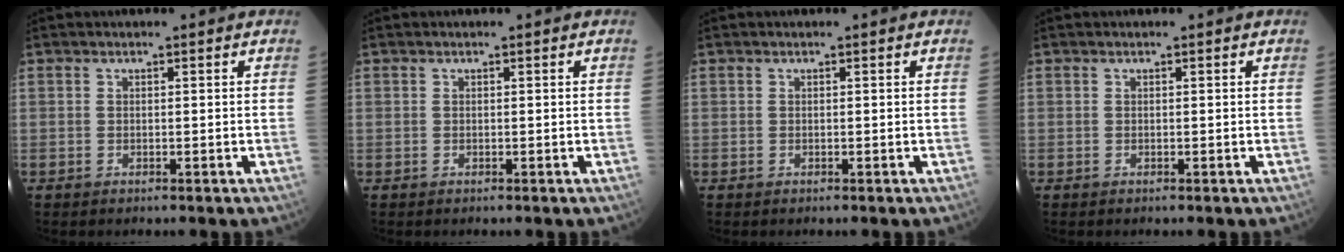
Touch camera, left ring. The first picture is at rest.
{"total": 0.0}
{"total": 0.0}
{"total": 0.0}